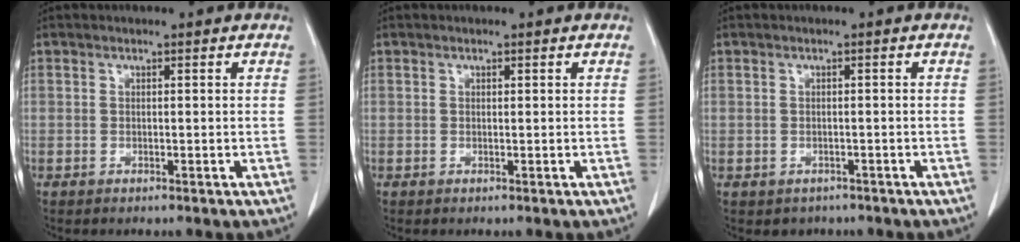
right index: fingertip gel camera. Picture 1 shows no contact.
{"total": 0.0}
{"total": 2.2, "force": [-1.3, 1.7, 0.1], "torque": [-0.005, 0.004, -0.015]}